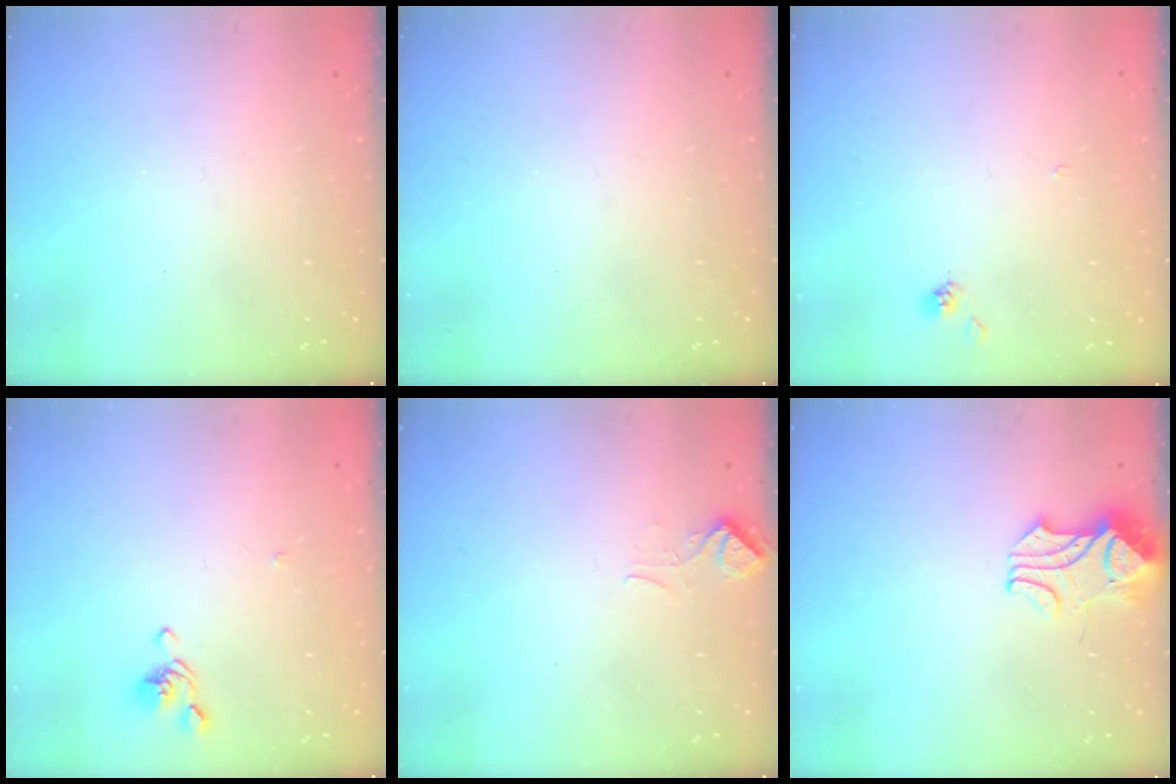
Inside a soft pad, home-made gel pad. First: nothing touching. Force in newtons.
{"total": 0.0}
{"total": 1.4, "press": 1.4, "slide": 0.3}
{"total": 0.8, "press": 0.5, "slide": 0.6}
{"total": 2.6, "press": 2.5, "slide": 0.7}
{"total": 2.5, "press": 2.4, "slide": 0.9}